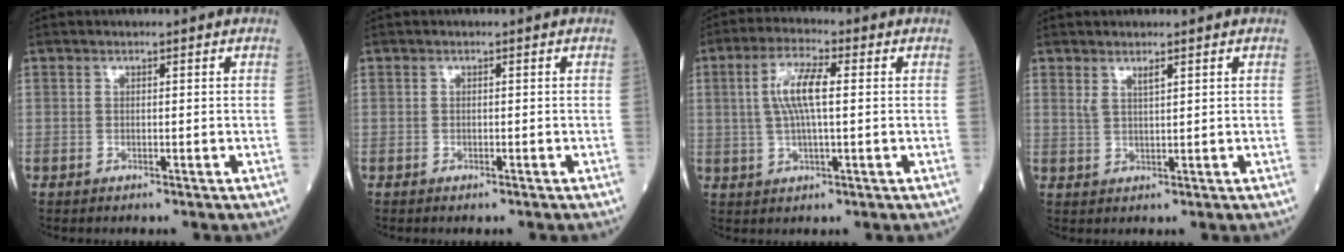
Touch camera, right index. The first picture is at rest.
{"total": 0.0}
{"total": 7.0, "force": [1.1, 1.2, 6.8], "torque": [-0.141, 0.009, 0.022]}
{"total": 1.7, "force": [1.2, 0.1, 1.2], "torque": [-0.030, 0.002, 0.030]}